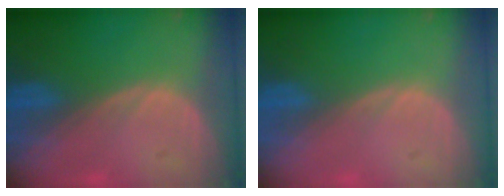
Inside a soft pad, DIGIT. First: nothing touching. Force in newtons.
{"total": 0.0}